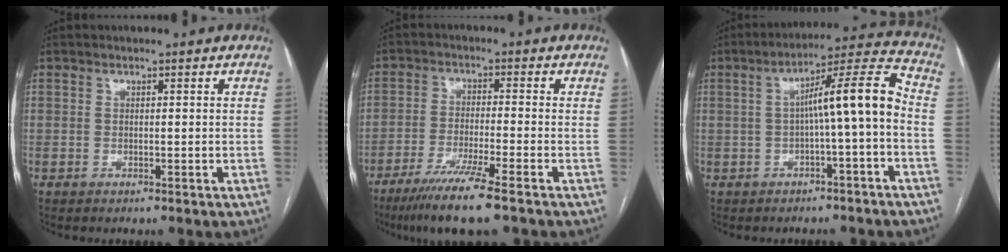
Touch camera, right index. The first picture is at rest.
{"total": 9.3, "force": [-6.5, -0.6, 6.6], "torque": [-0.114, -0.028, -0.115]}
{"total": 10.2, "force": [-1.1, 0.3, 10.1], "torque": [-0.153, 0.034, -0.018]}